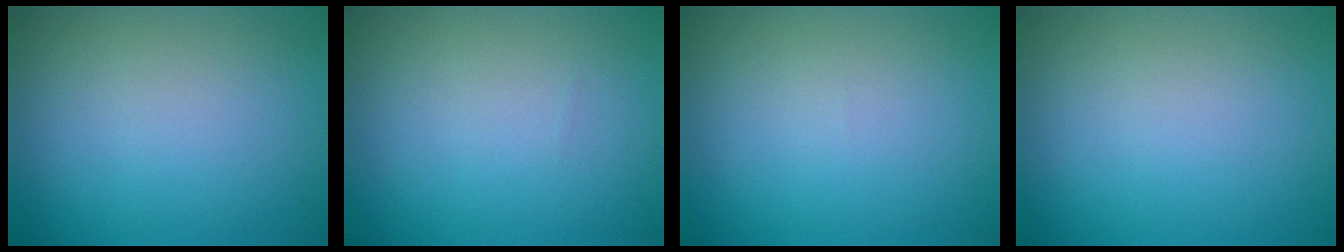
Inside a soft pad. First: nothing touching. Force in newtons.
{"total": 0.0}
{"total": 0.0}
{"total": 0.0}